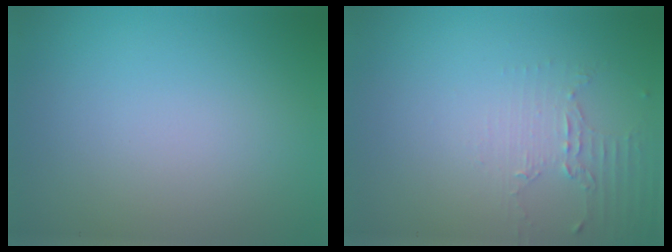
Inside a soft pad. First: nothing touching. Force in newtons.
{"total": 2.0, "press": 1.5, "slide": 1.4}